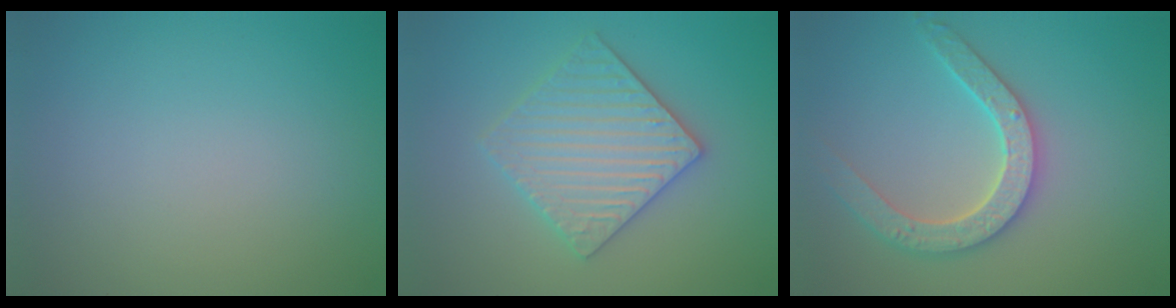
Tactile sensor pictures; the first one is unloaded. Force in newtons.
{"total": 4.3, "press": 4.1, "slide": 1.0}
{"total": 4.0, "press": 3.9, "slide": 0.9}